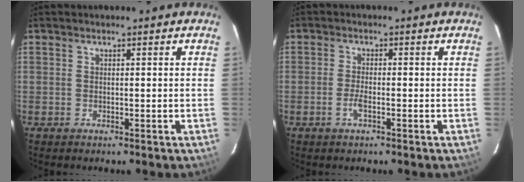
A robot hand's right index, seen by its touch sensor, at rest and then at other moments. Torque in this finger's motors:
{"motor_torque": [-0.06, 0.07, 0.00, 0.00]}